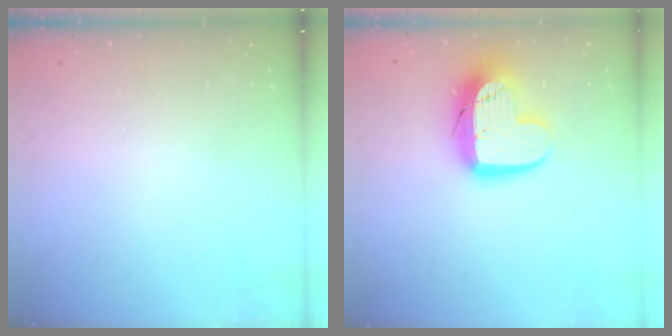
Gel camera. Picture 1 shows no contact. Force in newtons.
{"total": 15.1, "press": 15.0, "slide": 1.2}